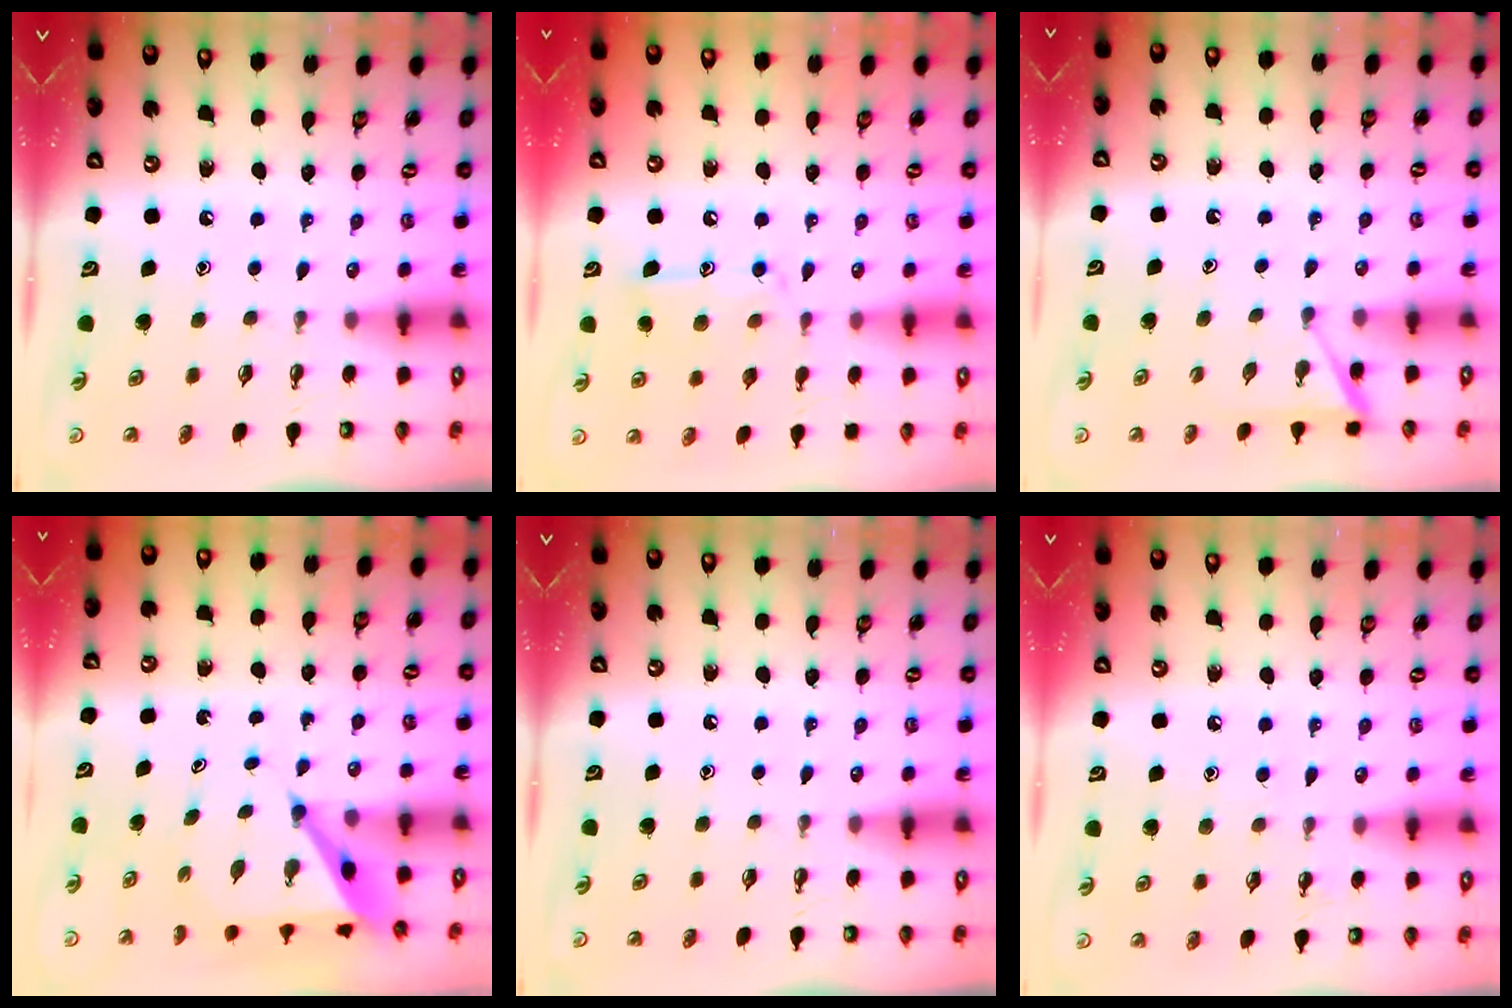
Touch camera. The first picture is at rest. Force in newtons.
{"total": 12.4, "press": 12.4, "slide": 0.8}
{"total": 4.6, "press": 4.6, "slide": 0.5}
{"total": 6.0, "press": 5.9, "slide": 0.6}
{"total": 0.0}
{"total": 4.4, "press": 4.4, "slide": 0.5}